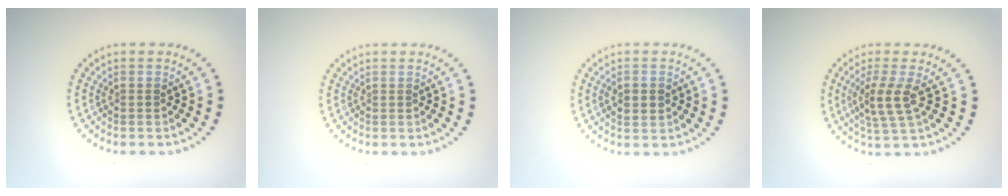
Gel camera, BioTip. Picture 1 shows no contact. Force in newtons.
{"total": 0.0}
{"total": 2.4, "press": 2.4, "slide": 0.2}
{"total": 3.2, "press": 2.8, "slide": 1.5}